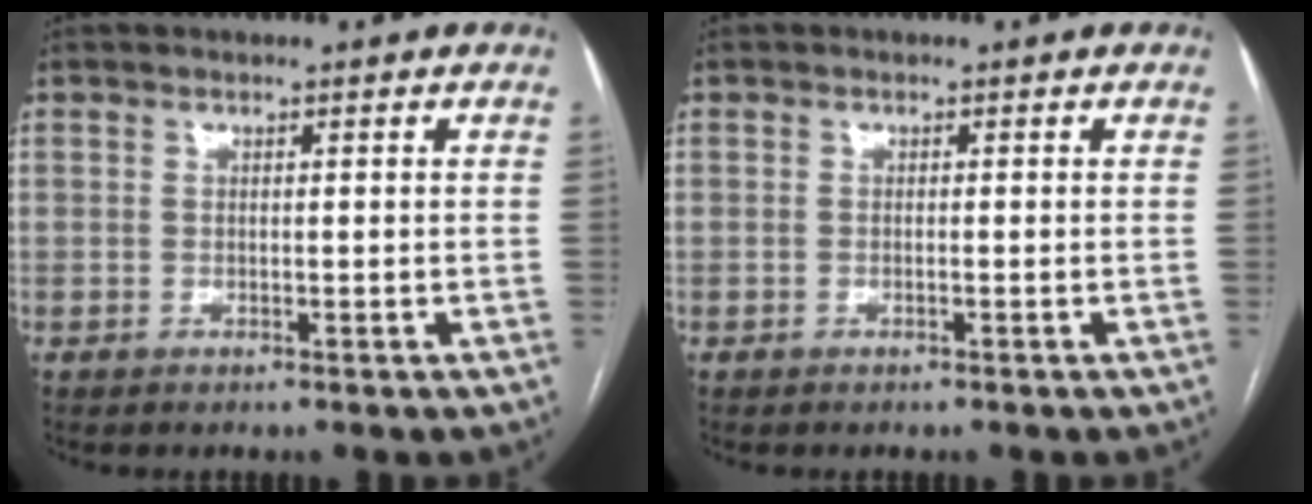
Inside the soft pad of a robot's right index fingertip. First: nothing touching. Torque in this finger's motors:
{"motor_torque": [-0.45, 0.12, -0.02, 0.00]}